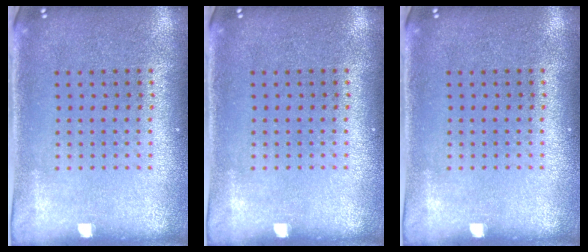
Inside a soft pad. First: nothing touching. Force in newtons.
{"total": 0.0}
{"total": 0.0}